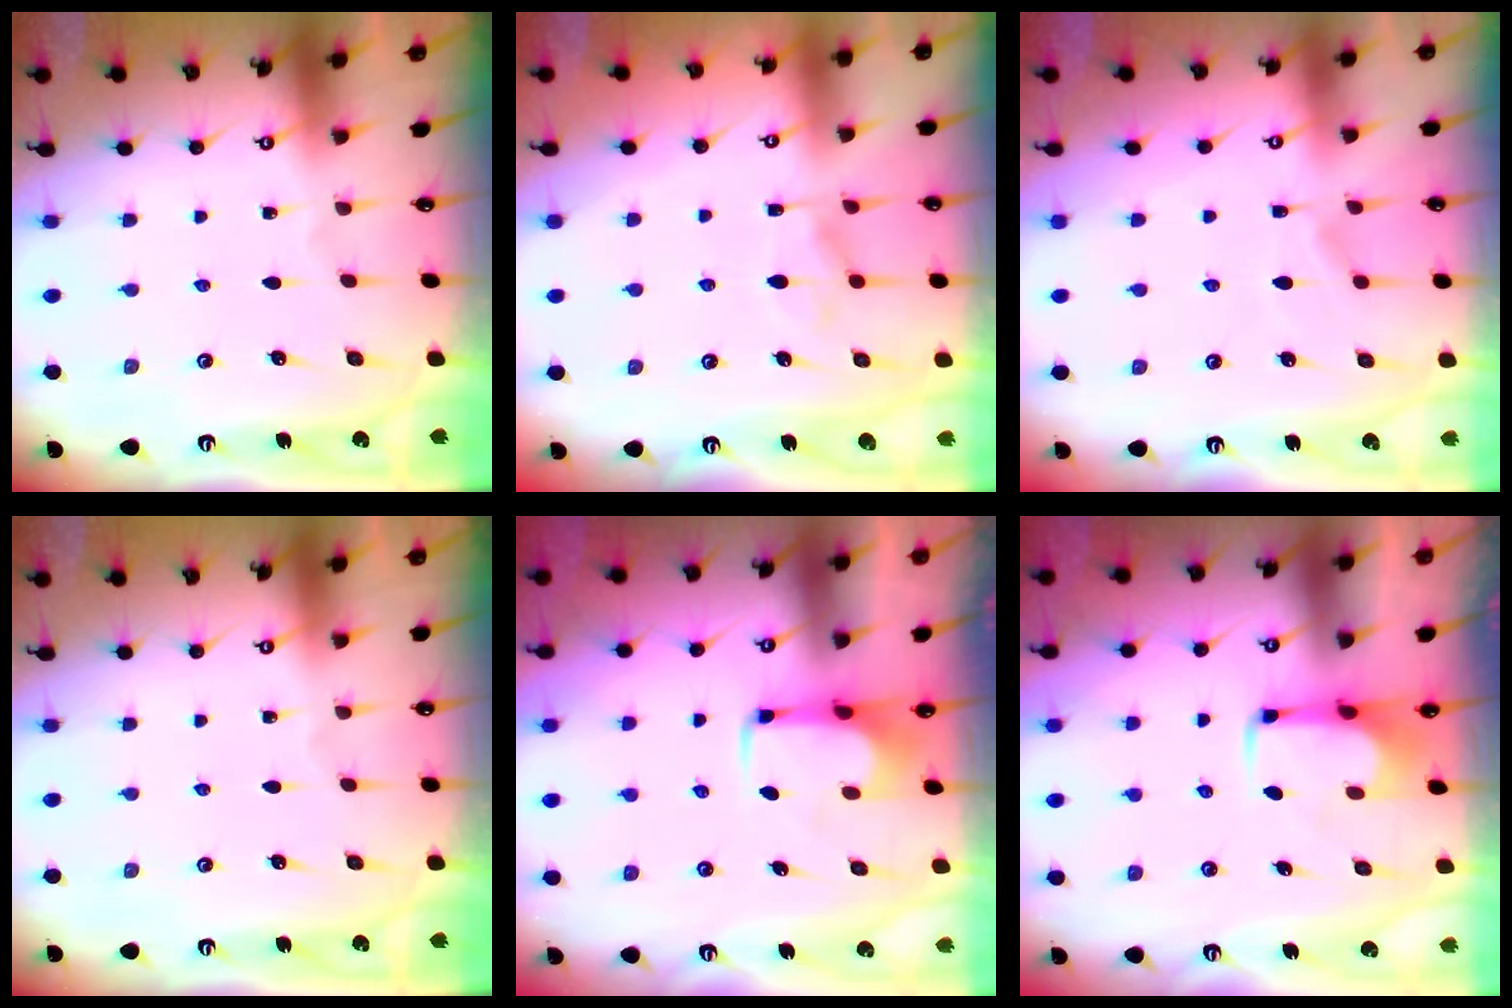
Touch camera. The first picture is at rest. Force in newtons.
{"total": 1.5, "press": 0.2, "slide": 1.5}
{"total": 1.7, "press": 1.1, "slide": 1.2}
{"total": 0.0}
{"total": 2.2, "press": 2.1, "slide": 0.4}
{"total": 2.0, "press": 2.0, "slide": 0.2}